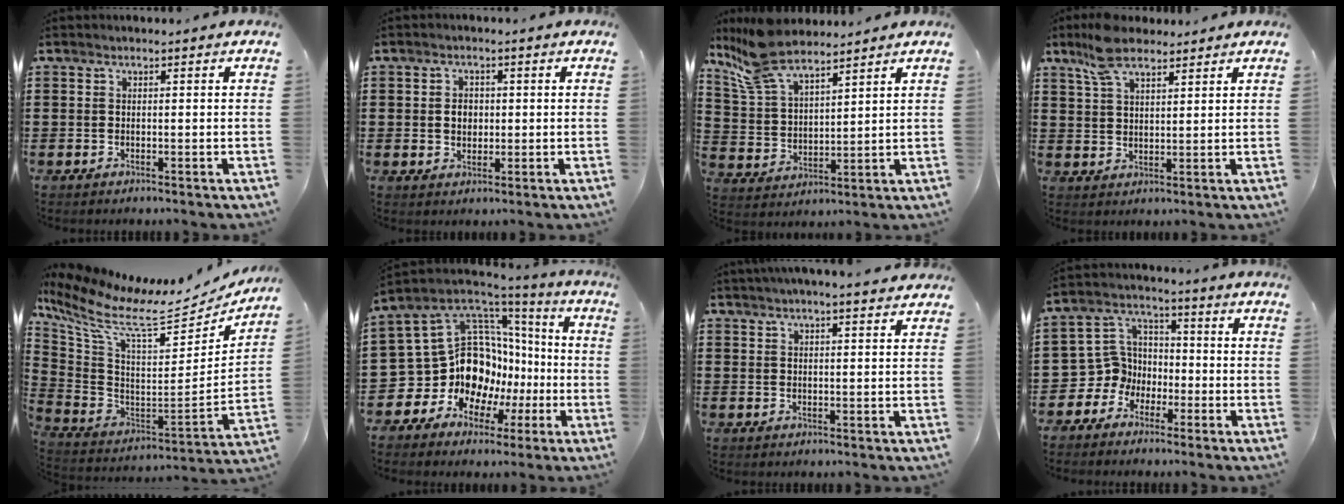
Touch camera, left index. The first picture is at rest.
{"total": 2.7, "force": [0.2, 2.1, 1.6], "torque": [-0.030, 0.005, 0.000]}
{"total": 9.6, "force": [8.1, 2.7, 4.5], "torque": [-0.121, -0.017, 0.150]}
{"total": 6.9, "force": [5.3, 2.6, 3.5], "torque": [-0.083, 0.000, 0.100]}
{"total": 11.4, "force": [8.2, 3.0, 7.3], "torque": [-0.175, -0.065, 0.132]}
{"total": 15.0, "force": [-0.6, 12.9, 7.6], "torque": [-0.188, -0.035, 0.007]}
{"total": 2.8, "force": [2.6, -0.3, 1.1], "torque": [-0.027, -0.002, 0.046]}
{"total": 6.4, "force": [-2.0, 6.0, 1.0], "torque": [-0.061, 0.000, -0.045]}